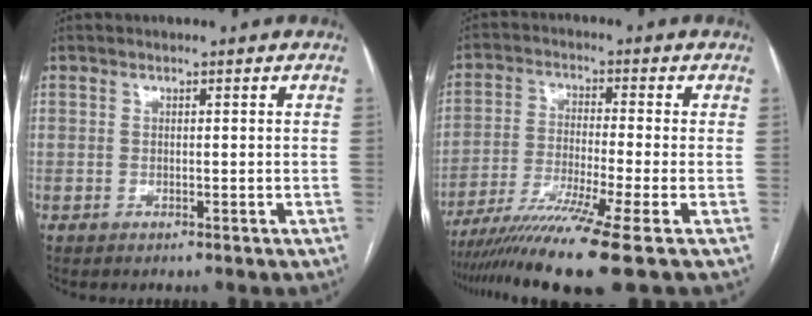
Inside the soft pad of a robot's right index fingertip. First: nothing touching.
{"total": 12.4, "force": [-8.9, -2.2, 8.4], "torque": [-0.150, -0.035, -0.150]}